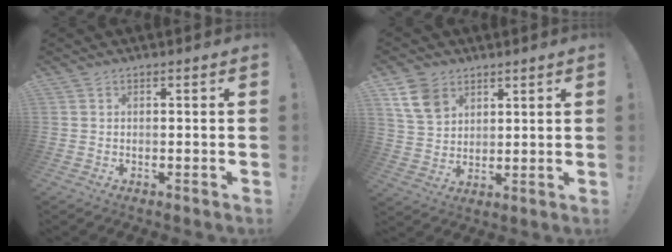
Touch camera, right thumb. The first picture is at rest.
{"total": 10.5, "force": [5.9, 7.4, 4.4], "torque": [-0.071, -0.025, 0.120]}